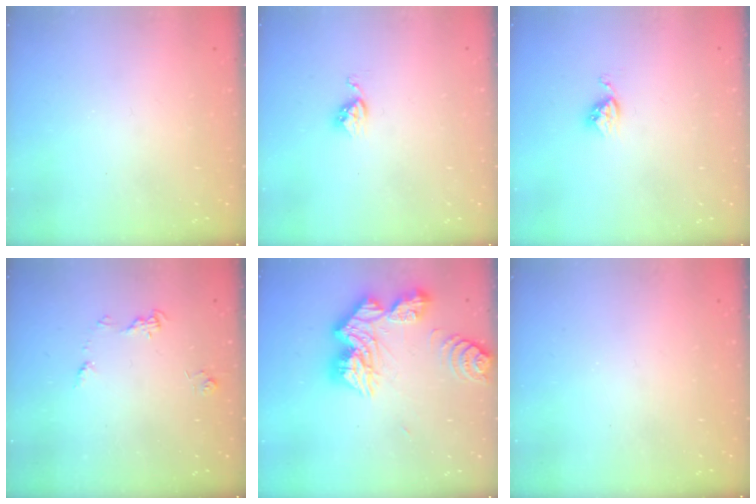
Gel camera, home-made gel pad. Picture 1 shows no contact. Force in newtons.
{"total": 3.6, "press": 3.6, "slide": 0.4}
{"total": 3.9, "press": 3.9, "slide": 0.4}
{"total": 5.7, "press": 5.7, "slide": 0.6}
{"total": 19.6, "press": 19.5, "slide": 1.9}
{"total": 0.0}